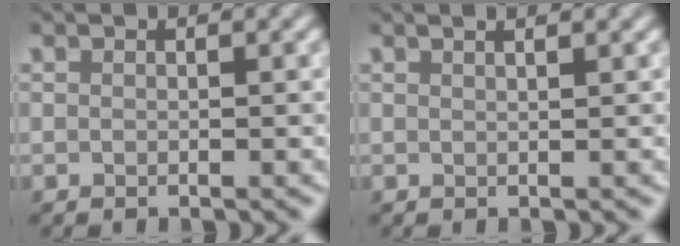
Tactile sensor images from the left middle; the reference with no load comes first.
{"total": 2.3, "force": [1.4, 1.1, 1.5], "torque": [0.003, 0.005, -0.012]}